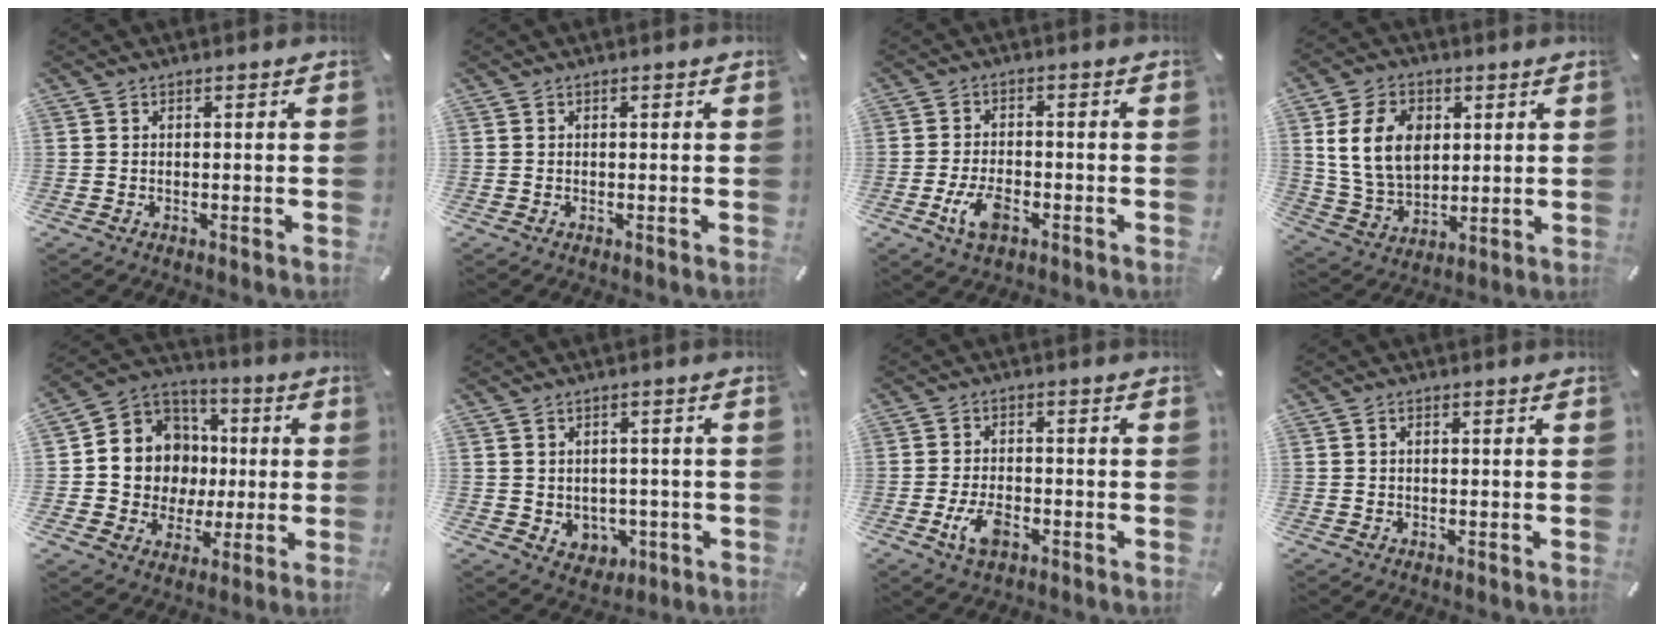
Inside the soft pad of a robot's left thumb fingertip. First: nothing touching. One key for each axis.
{"total": 0.0}
{"total": 6.5, "fx": -2.8, "fy": 3.4, "fz": 4.8, "tx": -0.107, "ty": 0.006, "tz": -0.053}
{"total": 12.8, "fx": 3.2, "fy": 9.6, "fz": 7.9, "tx": -0.160, "ty": 0.002, "tz": 0.057}
{"total": 12.3, "fx": 0.5, "fy": 12.1, "fz": 2.2, "tx": -0.045, "ty": -0.025, "tz": 0.025}
{"total": 4.4, "fx": 0.7, "fy": 4.2, "fz": 0.8, "tx": -0.009, "ty": -0.005, "tz": 0.013}
{"total": 5.9, "fx": -2.5, "fy": 3.2, "fz": 4.3, "tx": -0.101, "ty": 0.004, "tz": -0.049}
{"total": 0.9, "fx": 0.2, "fy": 0.5, "fz": 0.7, "tx": -0.015, "ty": 0.004, "tz": 0.002}